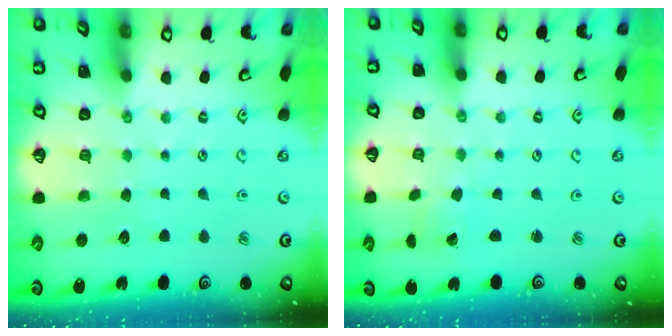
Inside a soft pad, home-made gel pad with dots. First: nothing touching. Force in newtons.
{"total": 1.4, "press": 1.4, "slide": 0.1}